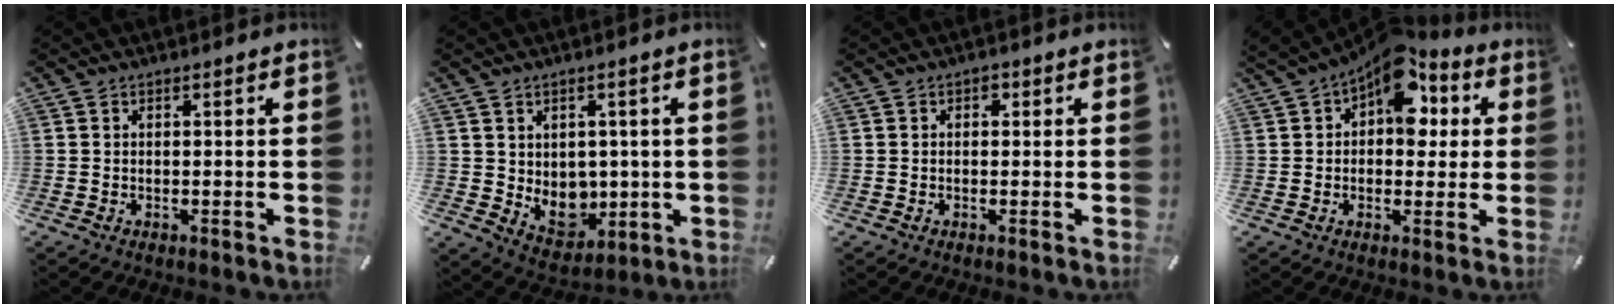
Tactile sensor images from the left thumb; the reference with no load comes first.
{"total": 8.2, "force": [0.7, 7.3, 3.6], "torque": [-0.049, -0.018, 0.021]}
{"total": 1.1, "force": [0.2, 1.0, 0.4], "torque": [-0.001, 0.004, 0.000]}
{"total": 13.1, "force": [5.9, 8.4, 8.1], "torque": [-0.109, -0.036, 0.104]}